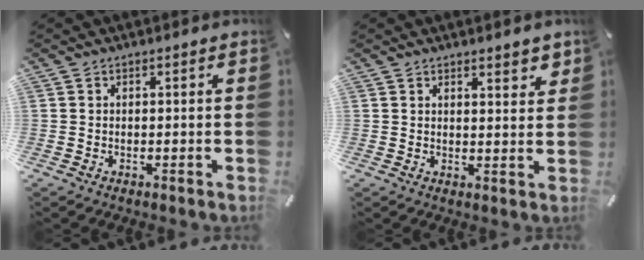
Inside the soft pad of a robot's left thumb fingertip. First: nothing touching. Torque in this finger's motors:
{"motor_torque": [0.15, -0.35, 0.05, 0.34, -0.02]}